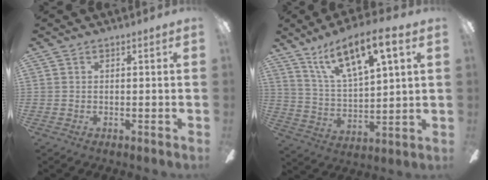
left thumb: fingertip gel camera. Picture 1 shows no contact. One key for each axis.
{"total": 15.0, "fx": 10.1, "fy": 4.4, "fz": 10.1, "tx": -0.192, "ty": -0.046, "tz": 0.173}